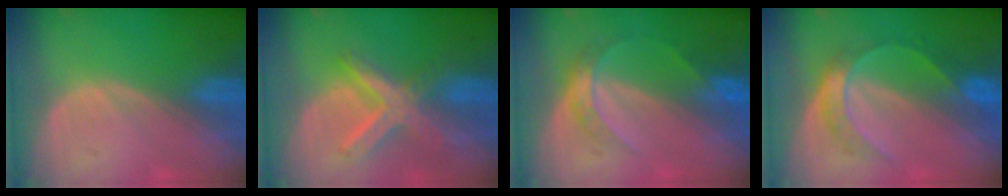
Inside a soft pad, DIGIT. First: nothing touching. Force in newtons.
{"total": 7.8, "press": 6.7, "slide": 3.9}
{"total": 4.8, "press": 4.3, "slide": 2.1}
{"total": 5.6, "press": 5.6, "slide": 0.2}